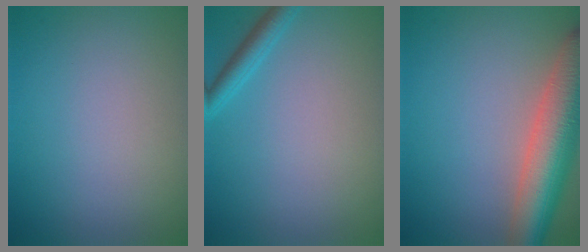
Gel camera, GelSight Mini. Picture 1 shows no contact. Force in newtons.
{"total": 2.0, "press": 2.0, "slide": 0.2}
{"total": 8.4, "press": 8.4, "slide": 0.6}